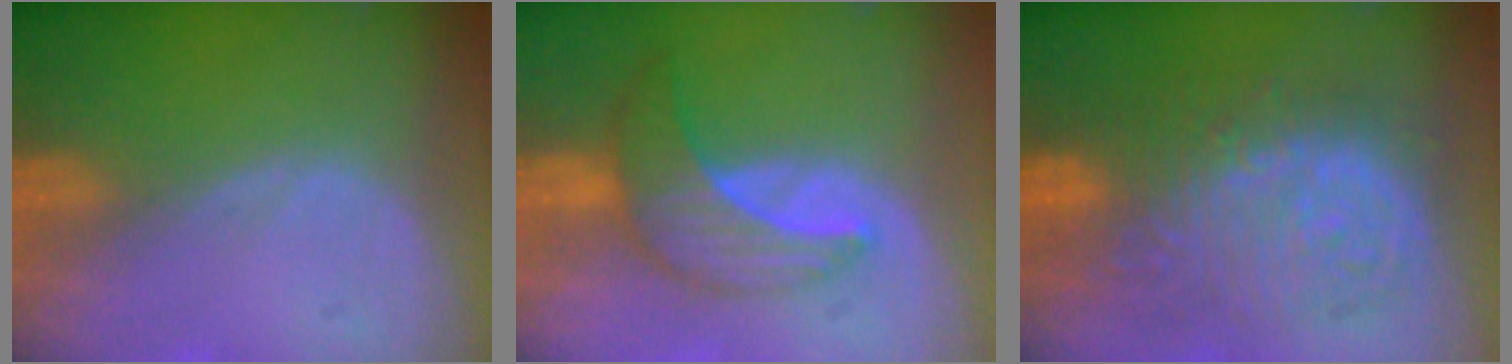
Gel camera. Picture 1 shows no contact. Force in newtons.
{"total": 7.1, "press": 6.8, "slide": 2.0}
{"total": 12.7, "press": 12.7, "slide": 1.3}